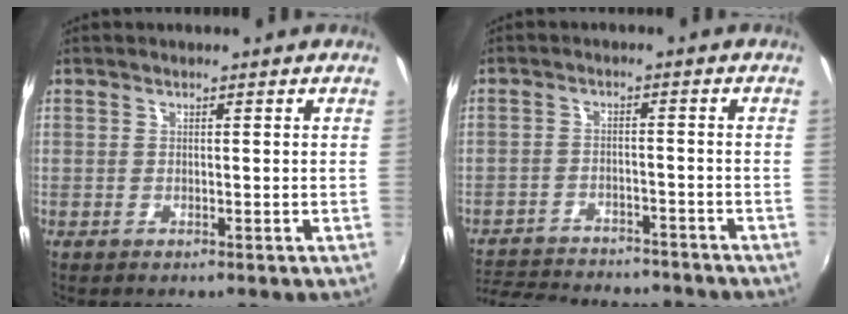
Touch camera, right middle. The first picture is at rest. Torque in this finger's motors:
{"motor_torque": [0.57, -1.57, 0.24, 0.05]}